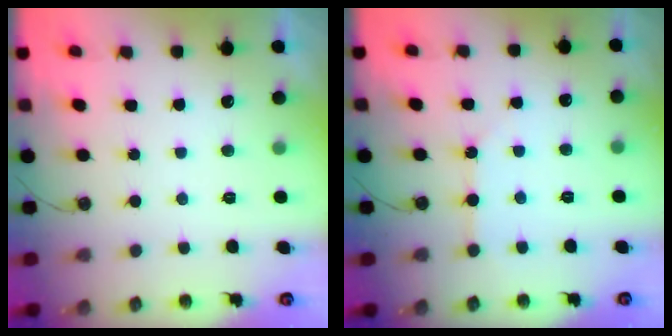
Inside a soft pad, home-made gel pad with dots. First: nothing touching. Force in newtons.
{"total": 2.0, "press": 2.0, "slide": 0.1}